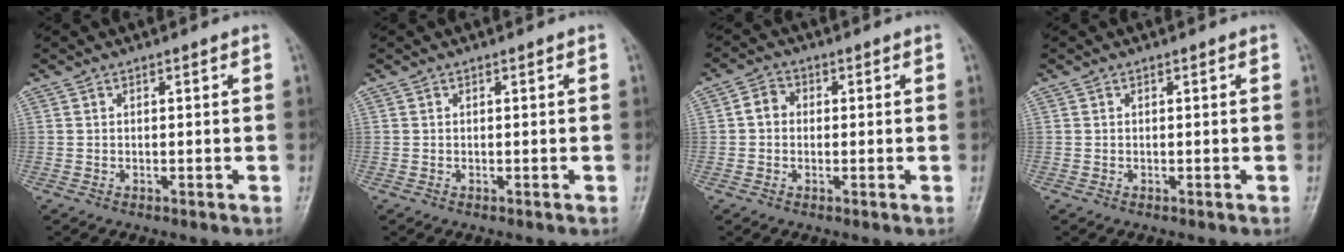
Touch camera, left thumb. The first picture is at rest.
{"total": 0.0}
{"total": 3.5, "force": [-0.1, 3.1, 1.7], "torque": [-0.015, 0.010, -0.011]}
{"total": 0.0}